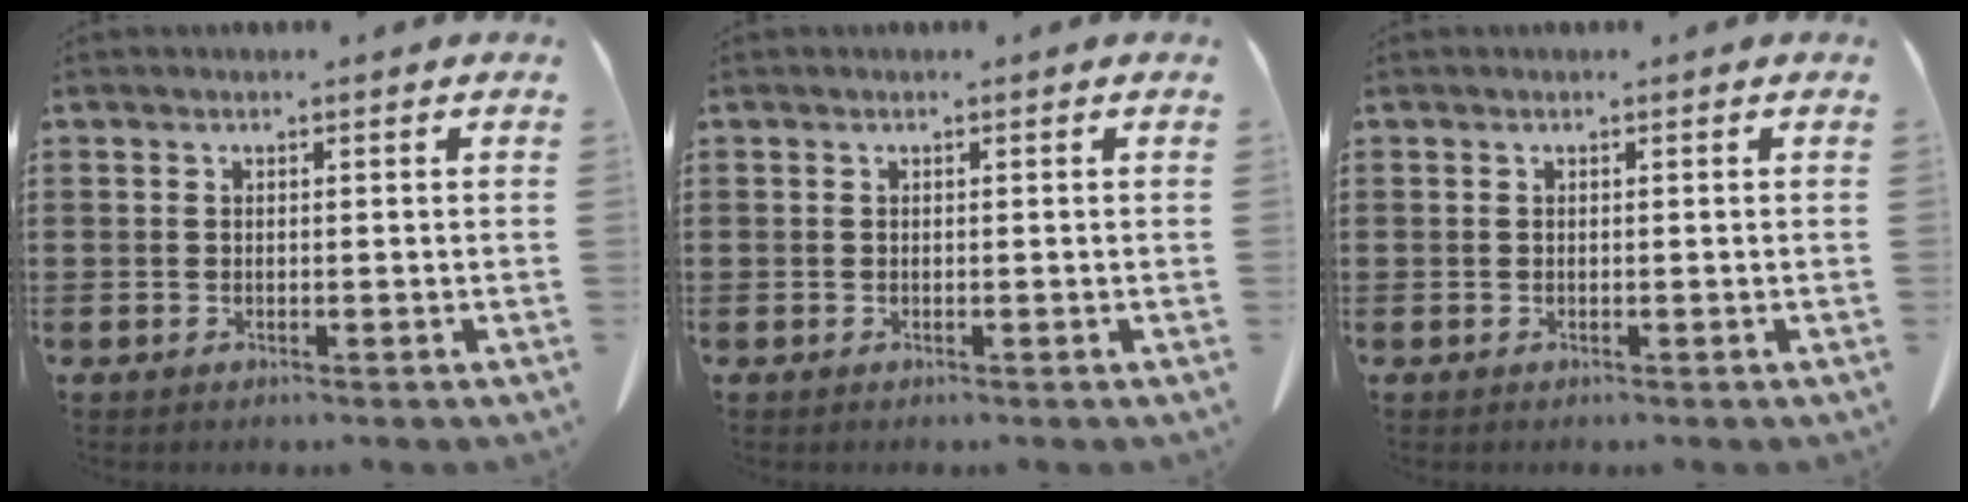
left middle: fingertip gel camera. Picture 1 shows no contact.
{"total": 0.0}
{"total": 0.0}